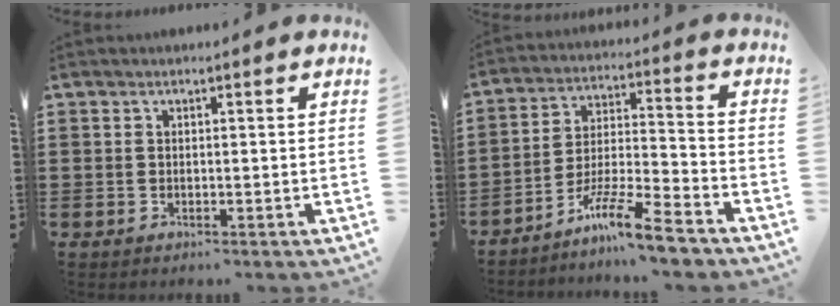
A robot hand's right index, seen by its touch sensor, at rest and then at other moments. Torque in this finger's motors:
{"motor_torque": [-0.16, 0.17, 0.40, 0.04]}